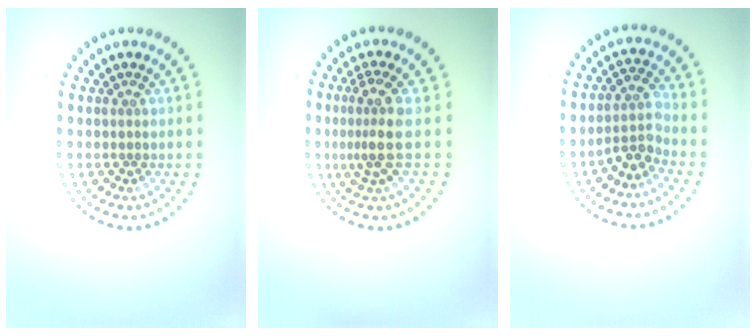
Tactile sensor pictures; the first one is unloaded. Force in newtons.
{"total": 3.1, "press": 2.2, "slide": 2.2}
{"total": 2.7, "press": 2.0, "slide": 1.8}